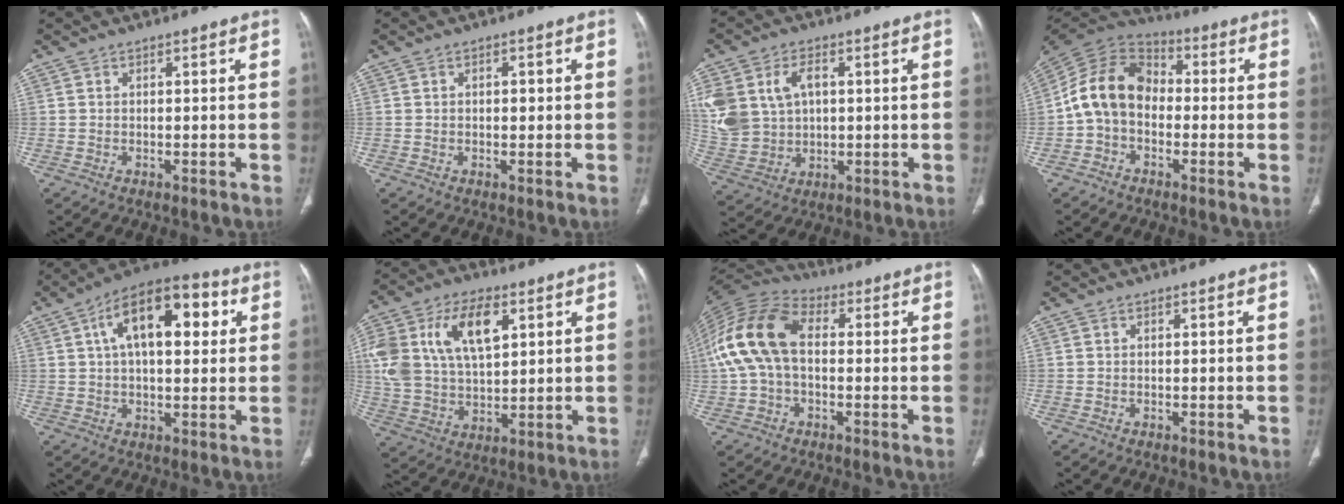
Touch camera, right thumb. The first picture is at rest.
{"total": 1.5, "force": [0.2, 0.8, 1.3], "torque": [-0.018, 0.001, 0.004]}
{"total": 16.4, "force": [3.8, 12.0, 10.4], "torque": [-0.246, 0.012, 0.092]}
{"total": 12.7, "force": [-1.4, 9.5, 8.3], "torque": [-0.143, 0.039, -0.042]}
{"total": 16.8, "force": [5.0, 8.1, 13.9], "torque": [-0.194, 0.020, 0.071]}
{"total": 18.9, "force": [6.4, 10.7, 14.2], "torque": [-0.276, -0.006, 0.120]}
{"total": 15.0, "force": [0.8, 9.4, 11.6], "torque": [-0.244, 0.038, 0.005]}
{"total": 0.0}